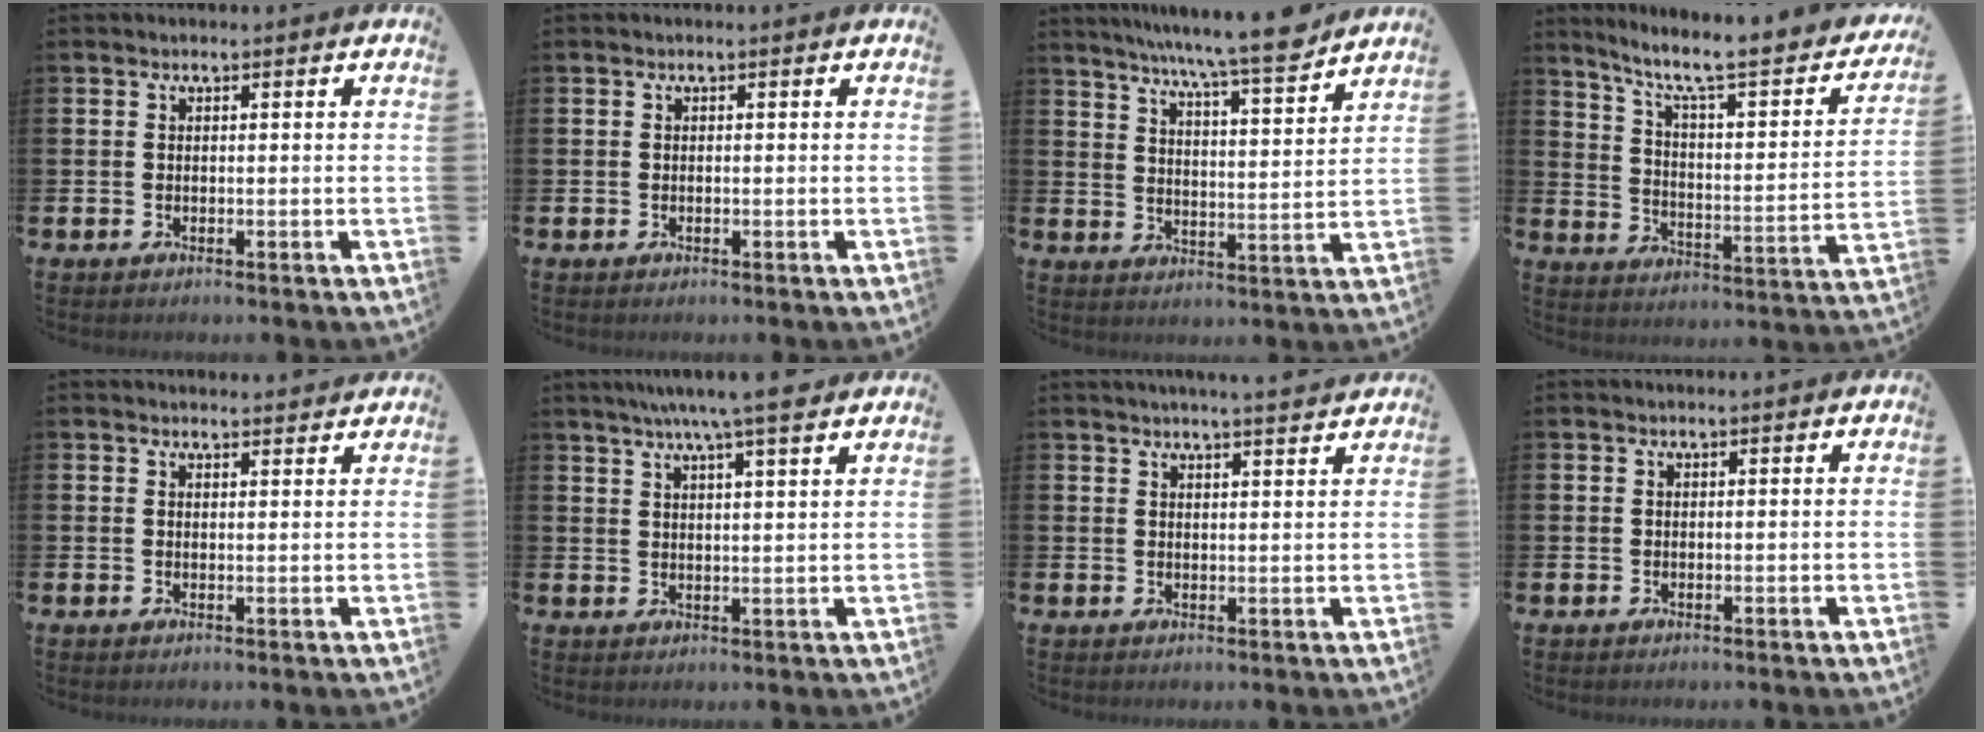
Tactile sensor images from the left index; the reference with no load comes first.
{"total": 0.0}
{"total": 8.8, "force": [8.1, 0.0, 3.4], "torque": [-0.069, -0.056, 0.139]}
{"total": 7.7, "force": [6.0, 1.6, 4.5], "torque": [-0.104, -0.047, 0.091]}
{"total": 1.7, "force": [1.7, 0.1, 0.0], "torque": [0.007, -0.010, 0.029]}
{"total": 6.2, "force": [5.5, -0.4, 2.8], "torque": [-0.059, -0.021, 0.096]}
{"total": 3.3, "force": [3.2, -0.5, 0.7], "torque": [-0.008, -0.018, 0.055]}
{"total": 0.0}